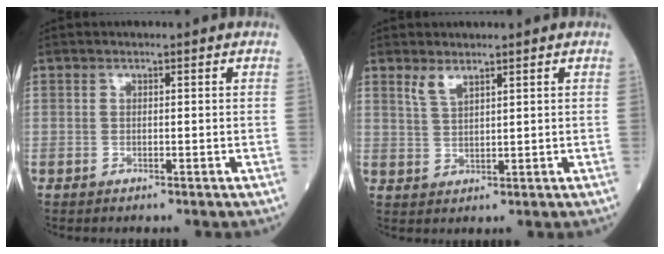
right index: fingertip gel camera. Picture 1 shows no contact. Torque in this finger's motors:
{"motor_torque": [0.22, 0.23, 0.01, 0.04]}